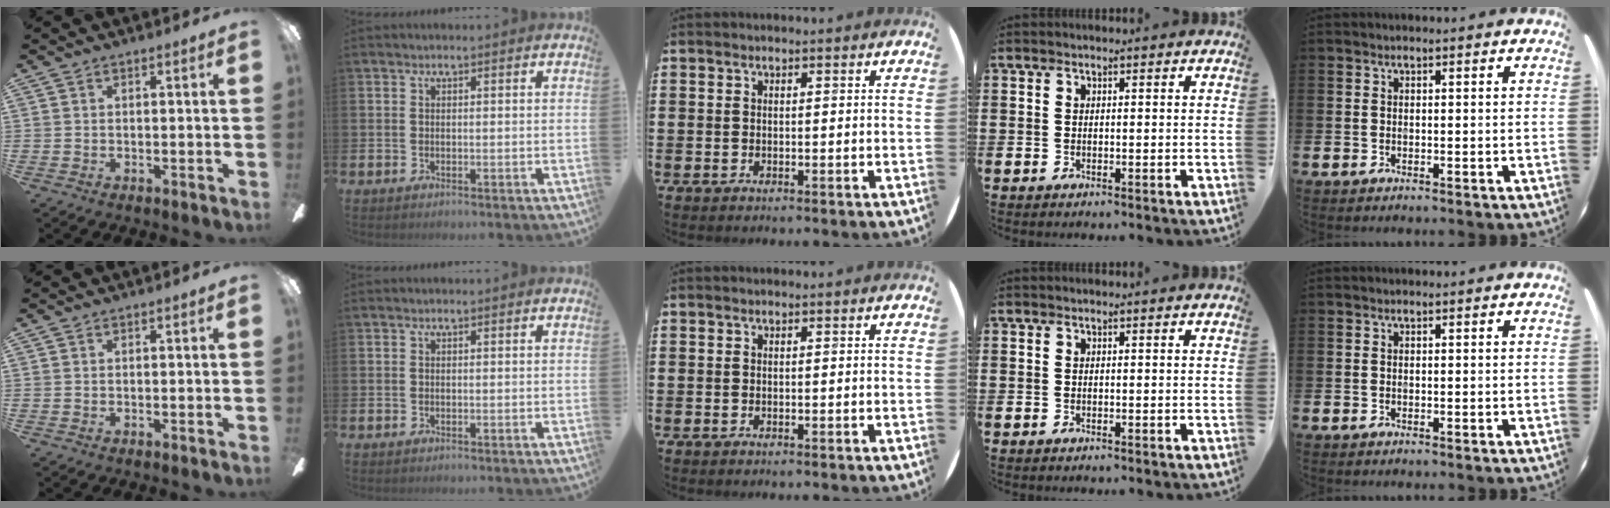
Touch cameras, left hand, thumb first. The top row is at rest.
{}